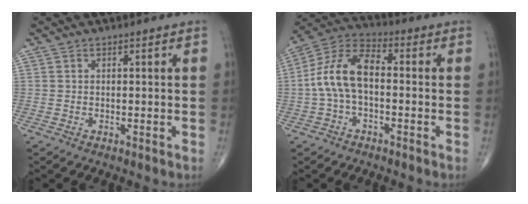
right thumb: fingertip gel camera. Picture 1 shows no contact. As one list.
[{"total": 11.0, "force": [-0.8, 5.9, 9.2], "torque": [-0.186, 0.038, -0.024]}]